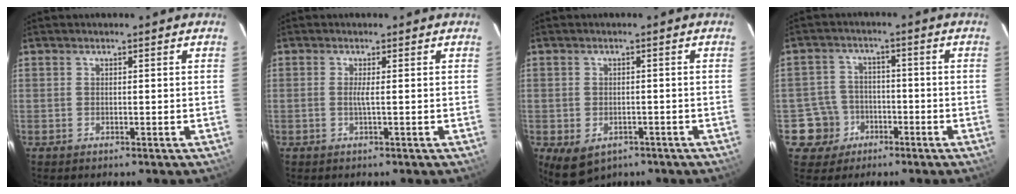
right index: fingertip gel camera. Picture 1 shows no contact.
{"total": 1.2, "force": [-0.1, -0.4, 1.1], "torque": [-0.022, -0.003, -0.003]}
{"total": 5.7, "force": [-3.1, 4.1, 2.7], "torque": [-0.053, -0.011, -0.034]}
{"total": 6.6, "force": [-2.9, 6.0, 0.1], "torque": [-0.023, 0.024, -0.046]}